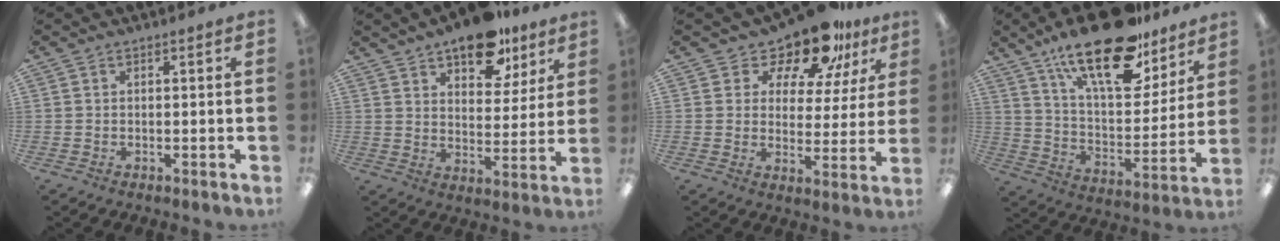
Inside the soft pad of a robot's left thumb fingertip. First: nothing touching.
{"total": 14.2, "force": [10.4, 6.7, 7.0], "torque": [-0.088, -0.055, 0.181]}
{"total": 13.7, "force": [11.1, 5.7, 5.6], "torque": [-0.104, -0.072, 0.198]}
{"total": 23.4, "force": [16.3, 9.2, 14.1], "torque": [-0.226, -0.096, 0.278]}